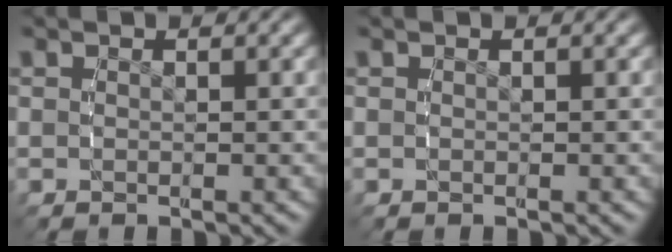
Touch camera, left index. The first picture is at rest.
{"total": 0.0}